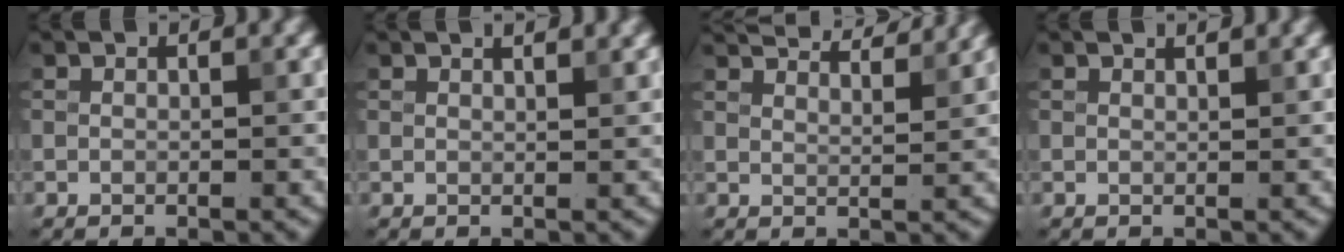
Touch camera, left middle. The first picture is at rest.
{"total": 1.2, "force": [1.1, 0.1, 0.5], "torque": [-0.007, 0.005, 0.023]}
{"total": 5.6, "force": [5.3, 0.6, 1.8], "torque": [-0.030, 0.009, 0.068]}
{"total": 0.6, "force": [0.6, 0.0, 0.1], "torque": [-0.003, 0.004, 0.015]}